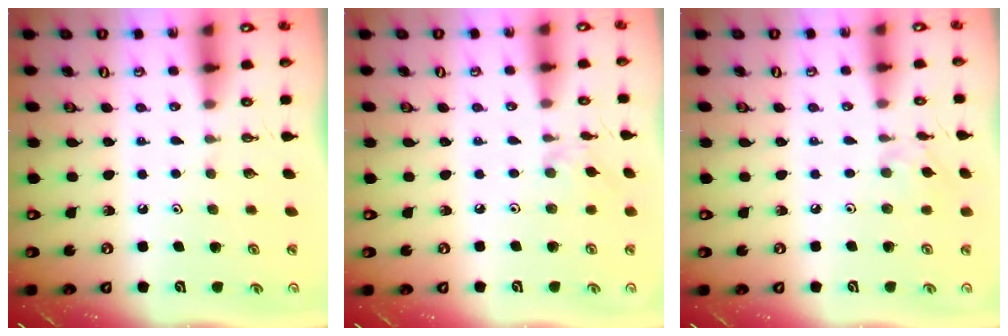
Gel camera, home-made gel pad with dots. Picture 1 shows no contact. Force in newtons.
{"total": 2.1, "press": 2.1, "slide": 0.4}
{"total": 3.0, "press": 3.0, "slide": 0.1}